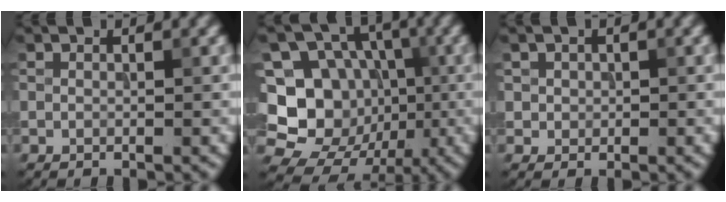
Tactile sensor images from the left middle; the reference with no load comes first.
{"total": 17.0, "force": [-1.6, 15.5, 6.8], "torque": [-0.178, 0.030, -0.035]}
{"total": 1.6, "force": [0.5, 1.5, 0.6], "torque": [-0.017, 0.002, 0.023]}